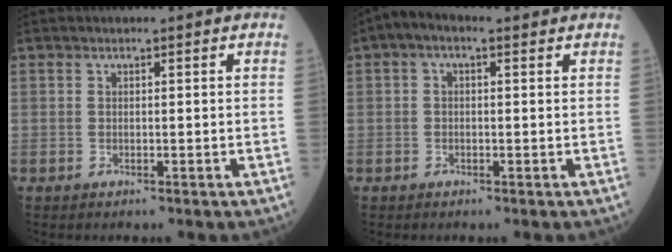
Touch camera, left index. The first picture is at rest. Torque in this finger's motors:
{"motor_torque": [1.12, -0.99, 0.31, 0.09]}